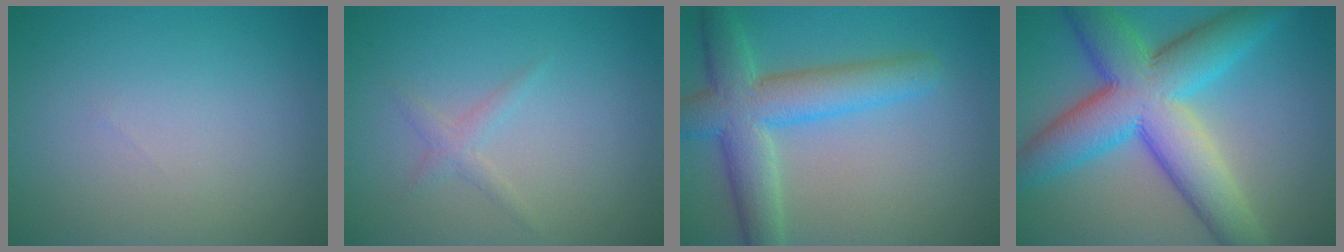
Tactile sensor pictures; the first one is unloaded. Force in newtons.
{"total": 1.2, "press": 1.2, "slide": 0.1}
{"total": 6.9, "press": 6.9, "slide": 0.3}
{"total": 11.4, "press": 11.4, "slide": 0.1}